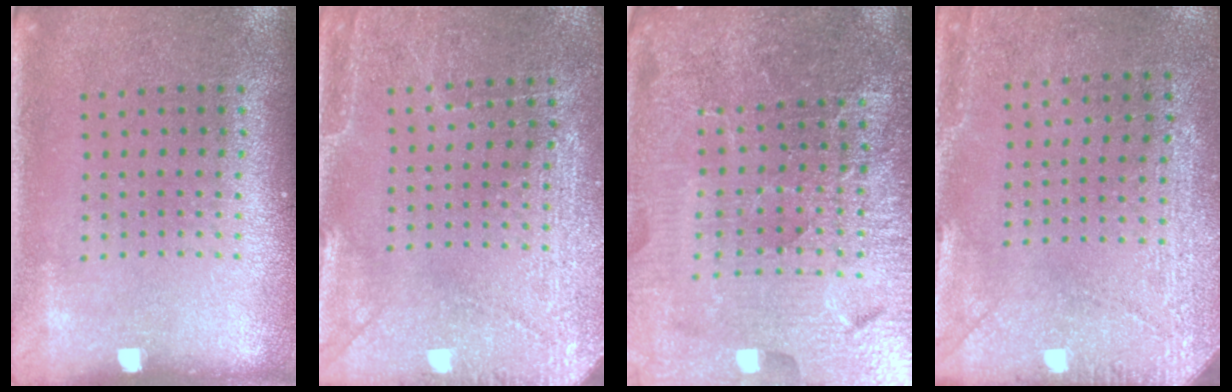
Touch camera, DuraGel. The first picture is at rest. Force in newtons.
{"total": 2.9, "press": 2.8, "slide": 0.5}
{"total": 5.9, "press": 5.2, "slide": 2.6}
{"total": 2.9, "press": 2.5, "slide": 1.5}